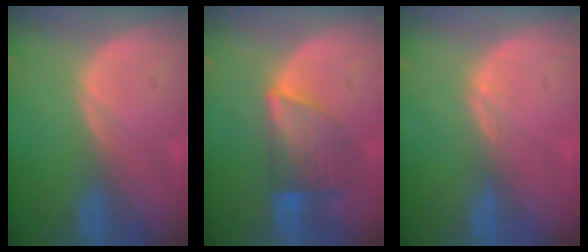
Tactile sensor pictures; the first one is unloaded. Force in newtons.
{"total": 6.9, "press": 6.6, "slide": 2.0}
{"total": 1.0, "press": 0.7, "slide": 0.7}